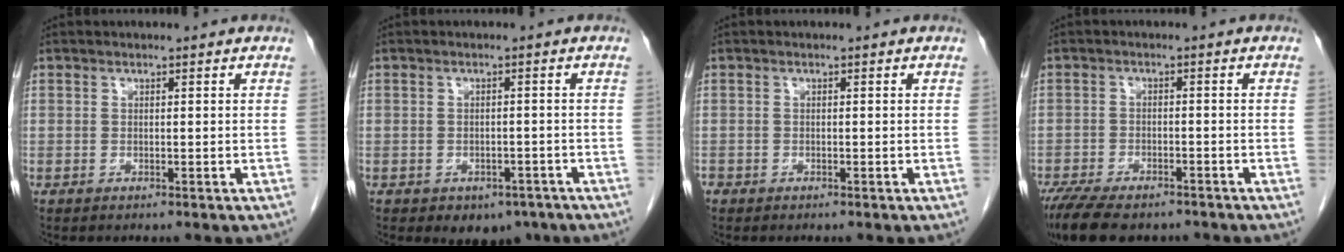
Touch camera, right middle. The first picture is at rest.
{"total": 4.9, "force": [-3.4, 3.0, 1.9], "torque": [-0.012, 0.006, -0.037]}
{"total": 0.8, "force": [-0.6, 0.5, 0.1], "torque": [-0.006, 0.001, -0.011]}
{"total": 12.7, "force": [-9.9, 4.8, 6.4], "torque": [-0.127, -0.009, -0.149]}